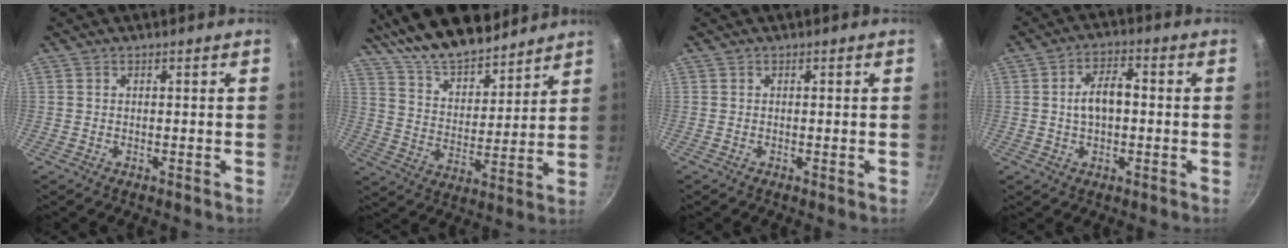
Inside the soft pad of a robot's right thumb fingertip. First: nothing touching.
{"total": 19.4, "force": [16.1, 6.9, 8.3], "torque": [-0.112, -0.075, 0.281]}
{"total": 0.0}
{"total": 7.1, "force": [0.0, 4.0, 5.9], "torque": [-0.086, 0.023, -0.004]}